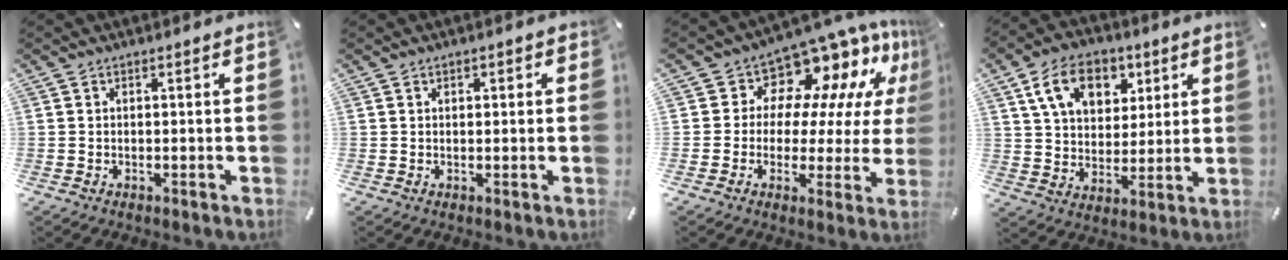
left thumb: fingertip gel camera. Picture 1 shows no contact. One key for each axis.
{"total": 0.9, "fx": 0.2, "fy": 0.6, "fz": 0.6, "tx": -0.011, "ty": 0.006, "tz": 0.002}
{"total": 11.7, "fx": 8.6, "fy": 7.0, "fz": 3.6, "tx": -0.059, "ty": -0.085, "tz": 0.145}
{"total": 13.0, "fx": 6.4, "fy": 9.4, "fz": 6.3, "tx": -0.107, "ty": -0.012, "tz": 0.118}